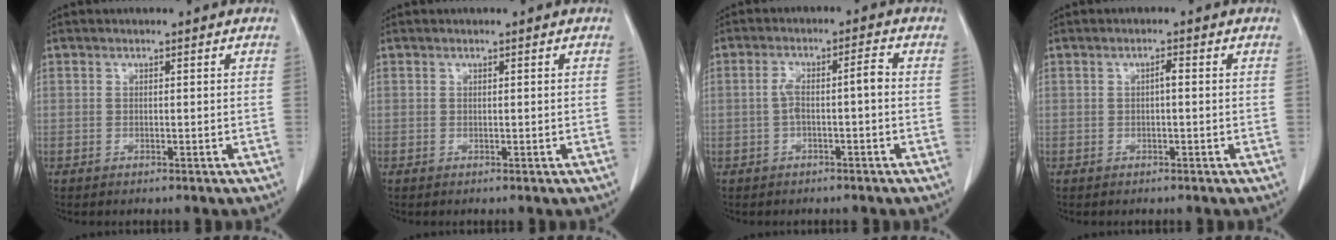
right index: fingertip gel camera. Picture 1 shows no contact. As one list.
[{"total": 0.0}, {"total": 4.4, "force": [-0.6, 0.8, 4.3], "torque": [-0.082, 0.024, -0.007]}, {"total": 1.1, "force": [-0.1, 0.2, 1.0], "torque": [-0.017, 0.003, -0.001]}]